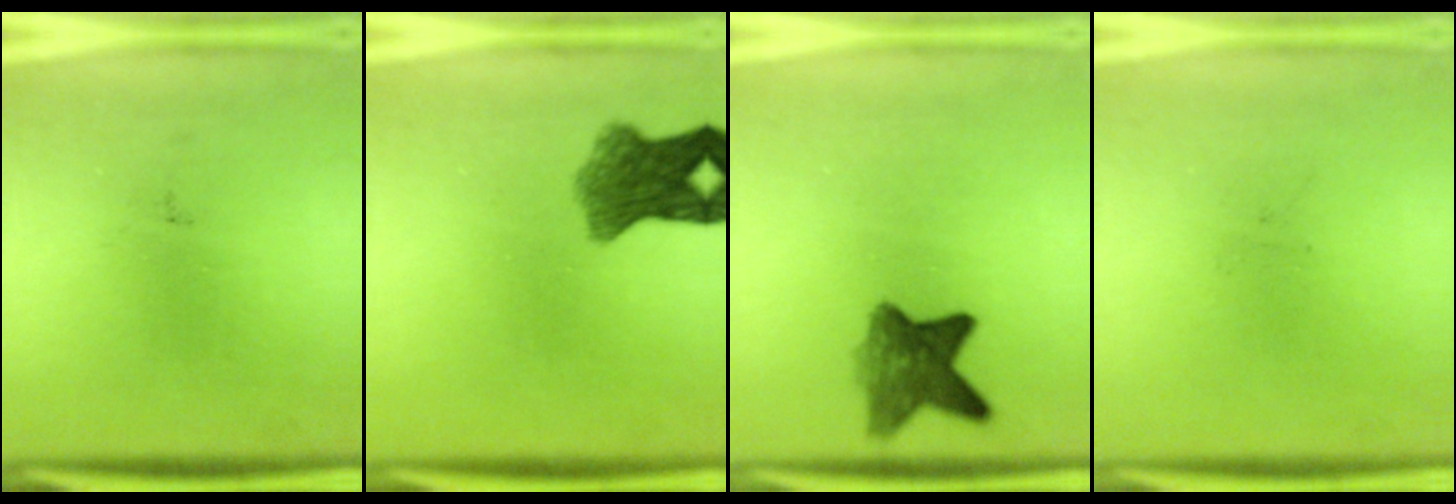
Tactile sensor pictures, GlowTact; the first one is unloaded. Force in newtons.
{"total": 7.0}
{"total": 6.7}
{"total": 0.0}